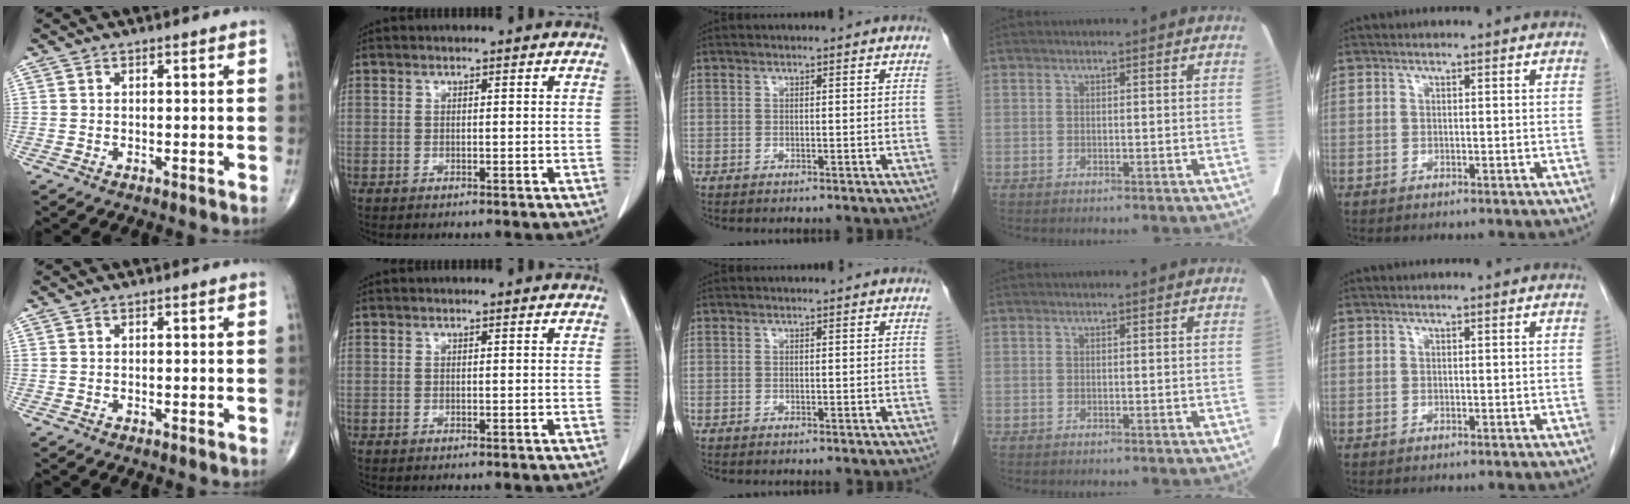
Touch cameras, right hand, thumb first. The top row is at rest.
{}